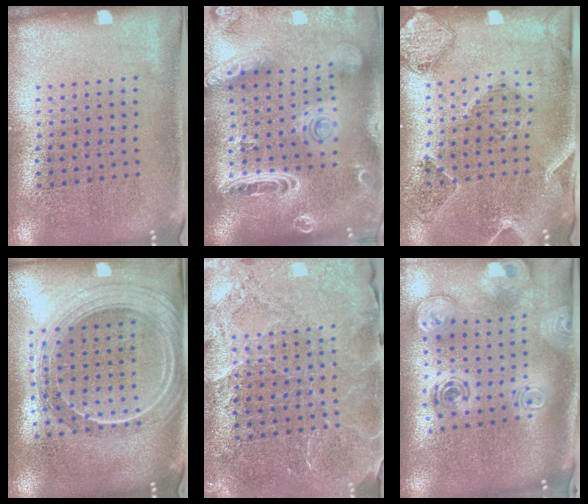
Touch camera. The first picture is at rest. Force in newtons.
{"total": 3.7, "press": 2.9, "slide": 2.3}
{"total": 0.7, "press": 0.7, "slide": 0.3}
{"total": 2.3, "press": 2.0, "slide": 1.2}
{"total": 3.6, "press": 3.4, "slide": 1.1}
{"total": 3.0, "press": 2.1, "slide": 2.2}